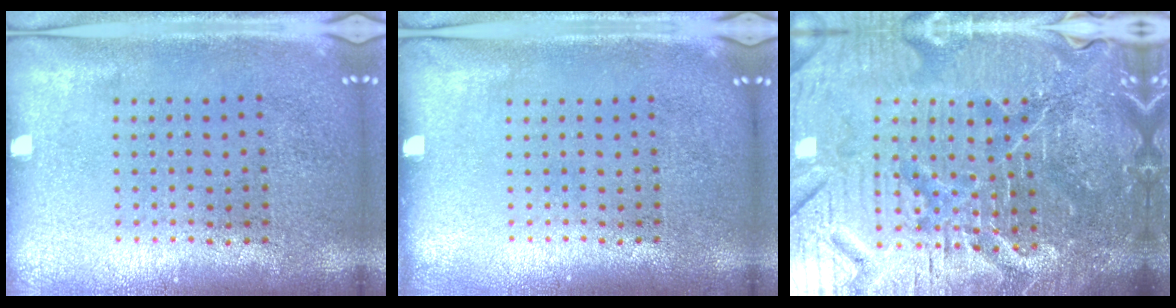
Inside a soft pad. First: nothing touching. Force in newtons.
{"total": 0.0}
{"total": 7.3, "press": 6.5, "slide": 3.4}